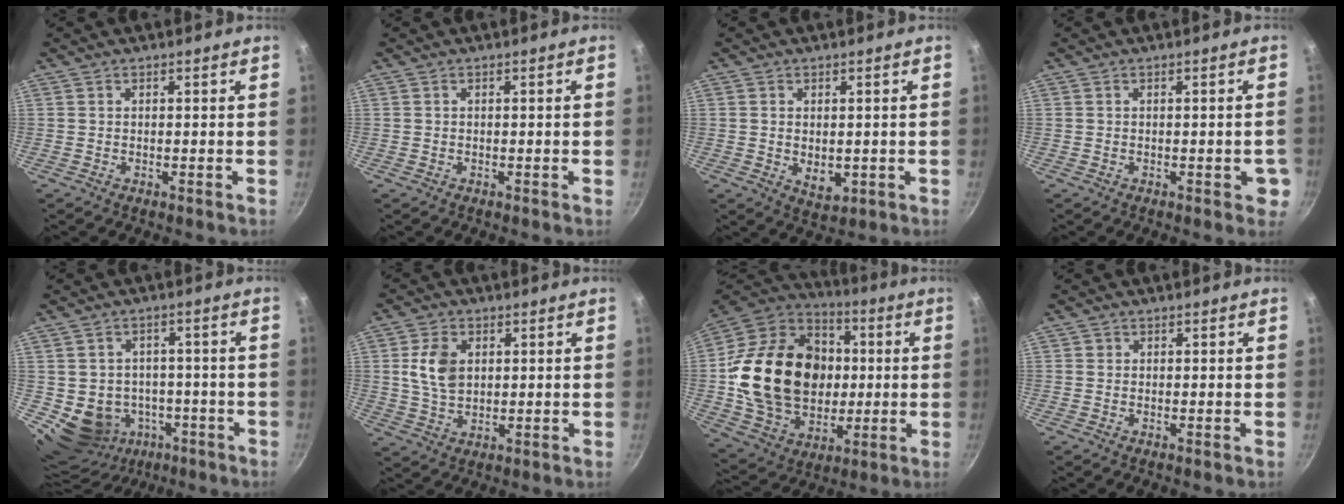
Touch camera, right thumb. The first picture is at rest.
{"total": 0.8, "force": [-0.1, 0.4, 0.7], "torque": [-0.007, 0.004, -0.001]}
{"total": 4.7, "force": [-0.4, 3.2, 3.5], "torque": [-0.052, -0.010, 0.003]}
{"total": 3.8, "force": [-1.1, 1.7, 3.2], "torque": [-0.023, 0.003, -0.014]}
{"total": 13.5, "force": [-4.3, 11.7, 5.0], "torque": [-0.058, 0.040, -0.039]}
{"total": 7.7, "force": [1.7, 5.3, 5.4], "torque": [-0.090, -0.005, 0.033]}
{"total": 27.5, "force": [0.9, 21.4, 17.2], "torque": [-0.271, 0.024, 0.026]}
{"total": 0.6, "force": [0.1, 0.6, 0.1], "torque": [0.003, 0.001, 0.000]}